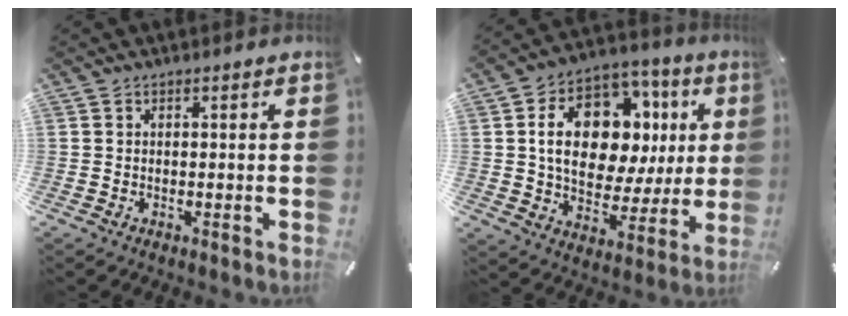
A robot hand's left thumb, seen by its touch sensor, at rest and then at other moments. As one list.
[{"total": 17.8, "force": [4.9, 12.6, 11.7], "torque": [-0.186, -0.011, 0.094]}]